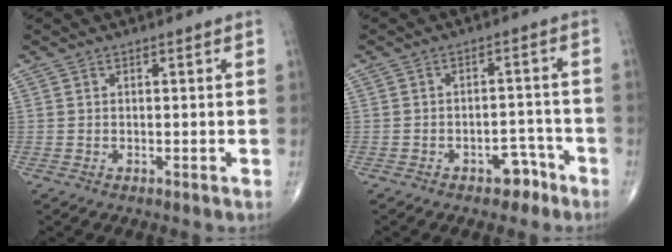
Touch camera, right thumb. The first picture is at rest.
{"total": 4.5, "force": [-3.0, 2.7, 2.0], "torque": [-0.004, 0.033, -0.040]}